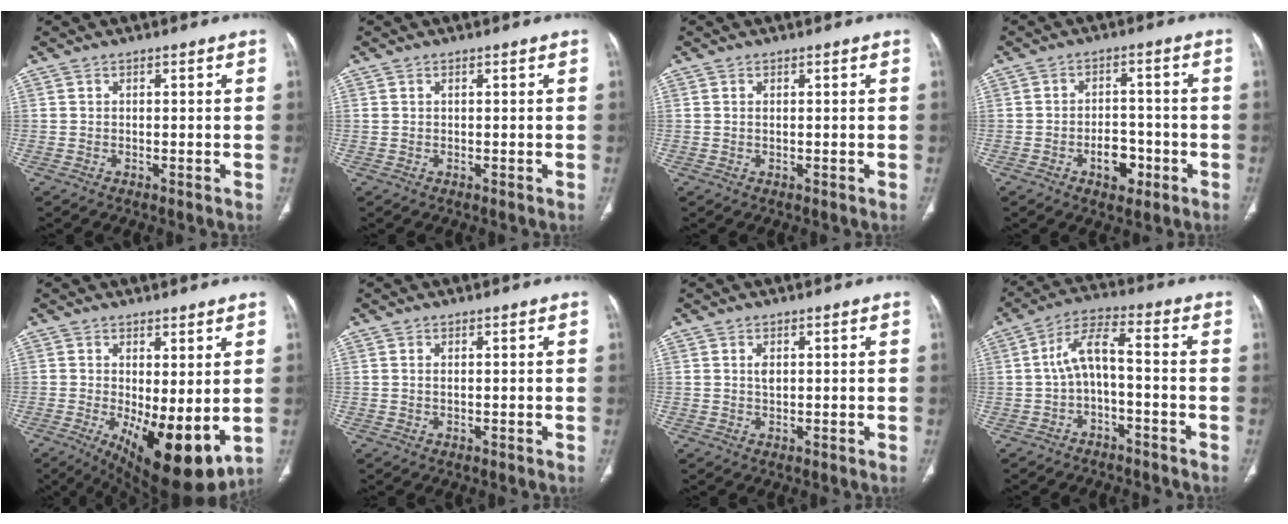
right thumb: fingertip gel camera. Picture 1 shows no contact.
{"total": 0.5, "force": [0.3, 0.3, 0.4], "torque": [-0.011, 0.008, 0.007]}
{"total": 0.5, "force": [0.2, 0.2, 0.5], "torque": [-0.014, 0.003, 0.006]}
{"total": 6.3, "force": [-2.6, 4.0, 4.1], "torque": [-0.040, 0.022, -0.037]}
{"total": 13.8, "force": [-2.0, 5.2, 12.6], "torque": [-0.188, -0.032, -0.011]}
{"total": 0.8, "force": [0.3, 0.3, 0.7], "torque": [-0.019, 0.002, 0.008]}
{"total": 1.7, "force": [0.5, 1.0, 1.4], "torque": [-0.023, -0.003, 0.012]}
{"total": 7.2, "force": [-1.8, 2.7, 6.4], "torque": [-0.127, 0.046, -0.037]}